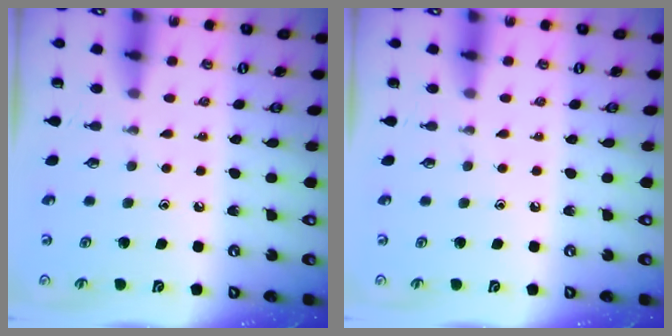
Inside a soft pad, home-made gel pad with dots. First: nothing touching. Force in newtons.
{"total": 0.0}